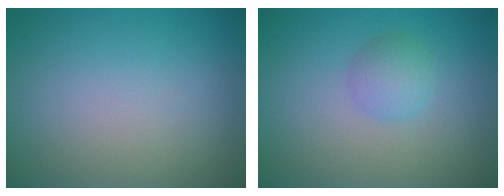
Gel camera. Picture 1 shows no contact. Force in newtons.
{"total": 2.0, "press": 2.0, "slide": 0.1}